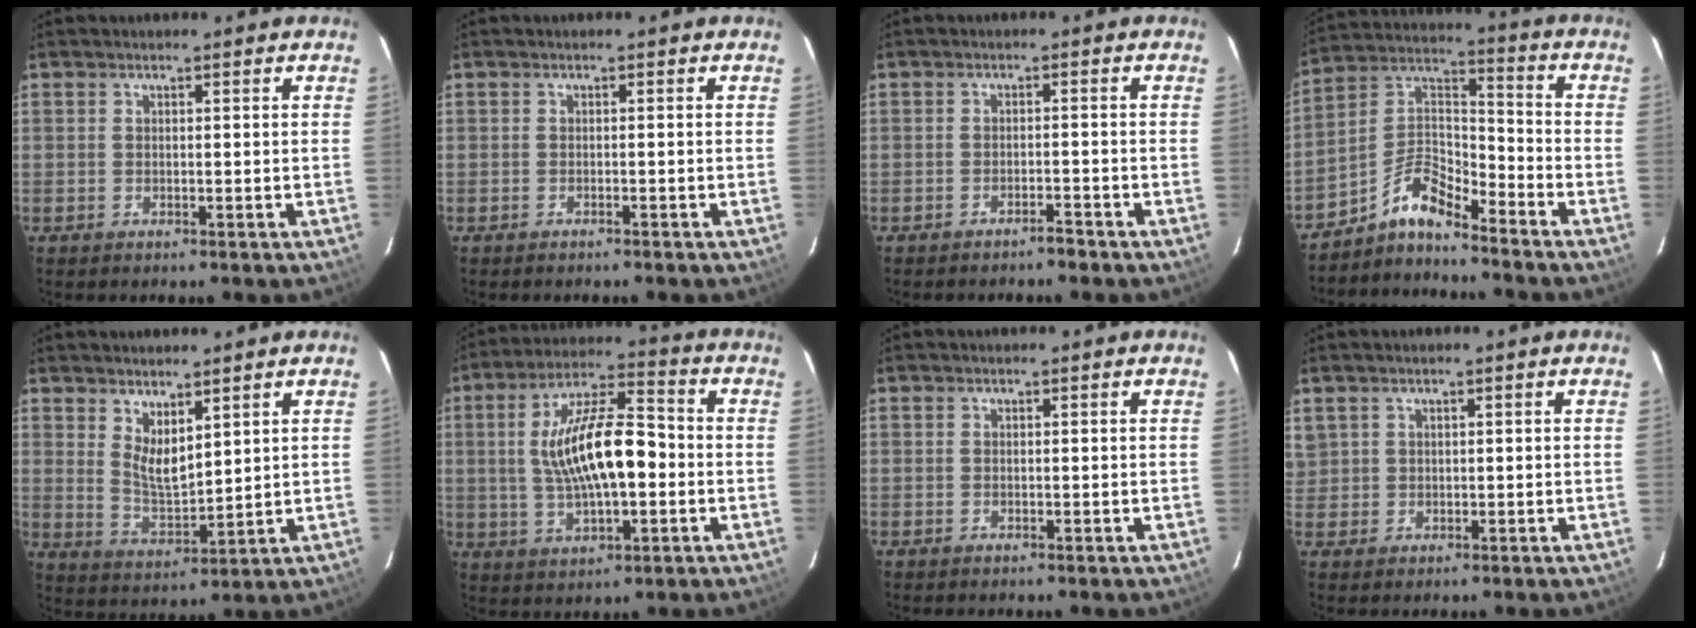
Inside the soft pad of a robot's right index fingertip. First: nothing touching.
{"total": 0.8, "force": [-0.8, 0.2, 0.2], "torque": [-0.006, 0.002, -0.012]}
{"total": 2.0, "force": [-1.9, 0.4, 0.7], "torque": [-0.018, 0.002, -0.025]}
{"total": 8.8, "force": [-7.3, 2.5, 4.2], "torque": [-0.107, 0.040, -0.152]}
{"total": 6.2, "force": [4.0, 2.2, 4.2], "torque": [-0.073, -0.015, 0.079]}
{"total": 15.2, "force": [-0.6, 5.5, 14.2], "torque": [-0.261, 0.016, -0.007]}
{"total": 0.0}
{"total": 3.0, "force": [1.4, 2.7, 0.4], "torque": [0.002, 0.008, 0.032]}